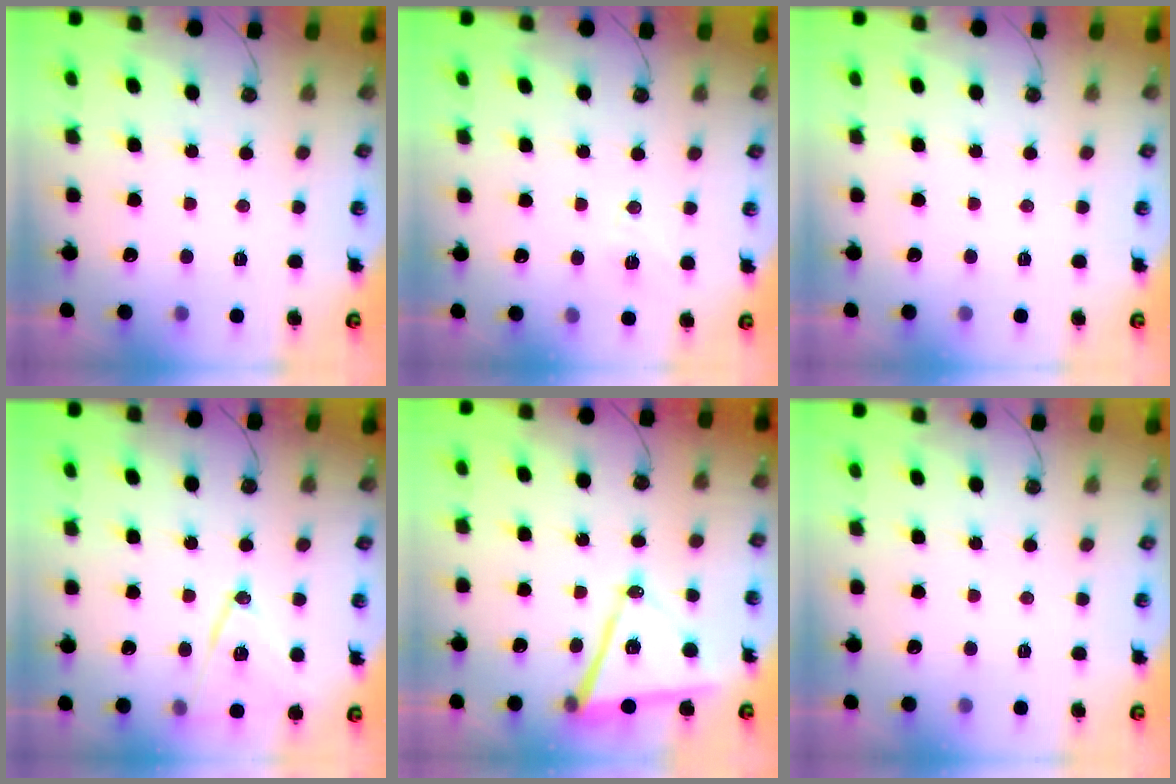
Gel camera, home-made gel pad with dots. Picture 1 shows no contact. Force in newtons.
{"total": 6.3, "press": 6.1, "slide": 1.6}
{"total": 0.0}
{"total": 13.8, "press": 13.3, "slide": 3.4}
{"total": 13.2, "press": 12.6, "slide": 4.0}
{"total": 0.0}